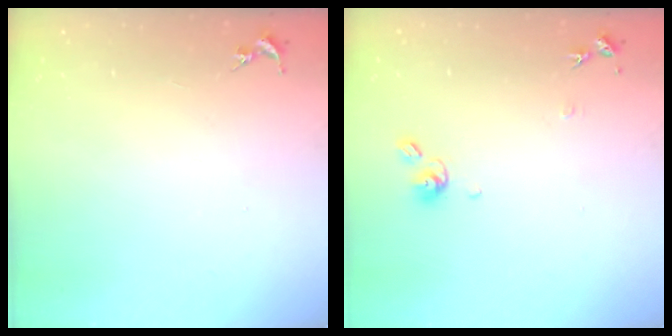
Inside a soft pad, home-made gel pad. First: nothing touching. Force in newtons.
{"total": 7.9, "press": 7.9, "slide": 0.8}